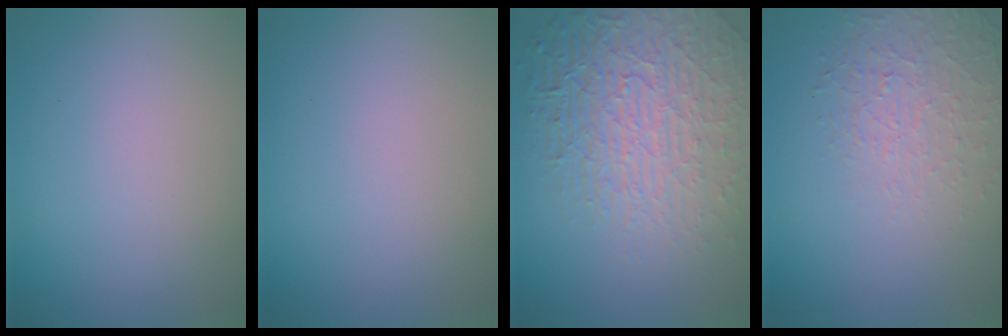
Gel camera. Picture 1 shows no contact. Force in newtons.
{"total": 0.0}
{"total": 8.2, "press": 5.7, "slide": 5.9}
{"total": 1.6, "press": 1.0, "slide": 1.2}